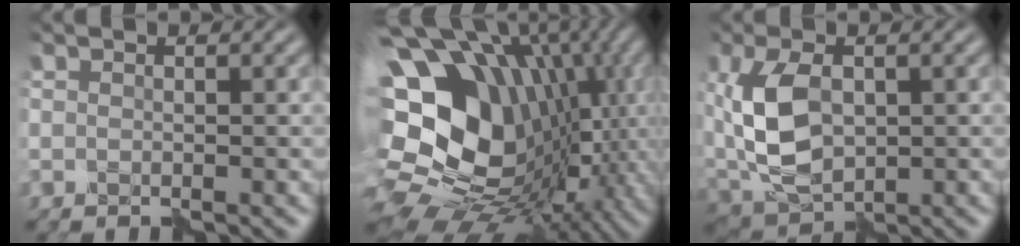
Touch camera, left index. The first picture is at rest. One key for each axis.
{"total": 16.9, "fx": 1.7, "fy": 12.6, "fz": 11.2, "tx": -0.203, "ty": 0.003, "tz": 0.049}
{"total": 7.8, "fx": 0.6, "fy": 4.8, "fz": 6.1, "tx": -0.143, "ty": 0.001, "tz": 0.014}